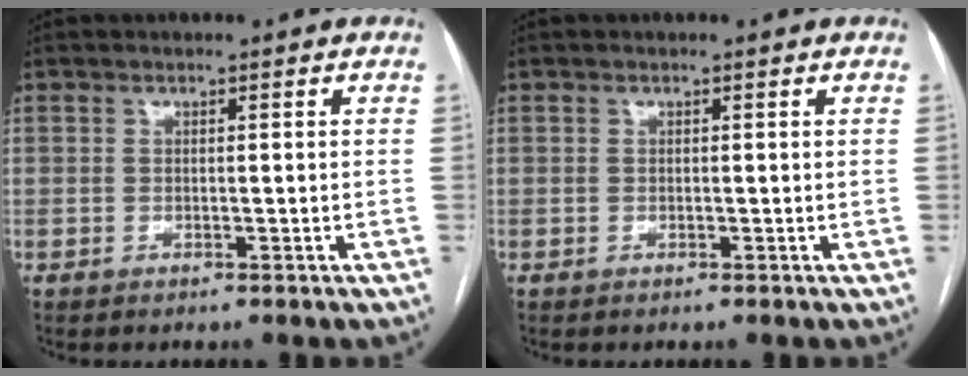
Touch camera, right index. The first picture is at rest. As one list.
[{"total": 0.0}]